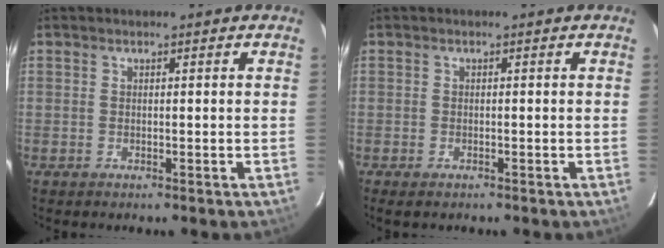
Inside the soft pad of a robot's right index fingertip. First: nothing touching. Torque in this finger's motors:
{"motor_torque": [-0.22, -0.25, 0.10, 0.00]}